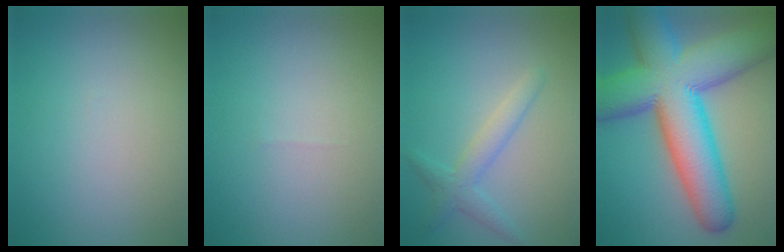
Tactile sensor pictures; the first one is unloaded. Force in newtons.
{"total": 0.0}
{"total": 2.6, "press": 2.6, "slide": 0.1}
{"total": 15.3, "press": 15.3, "slide": 0.6}